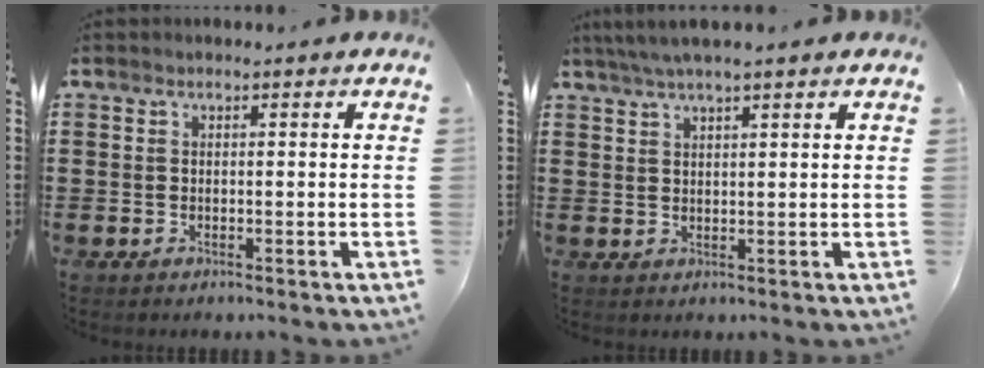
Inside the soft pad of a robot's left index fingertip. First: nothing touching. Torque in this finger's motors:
{"motor_torque": [2.14, 0.00, 0.80, 0.10]}